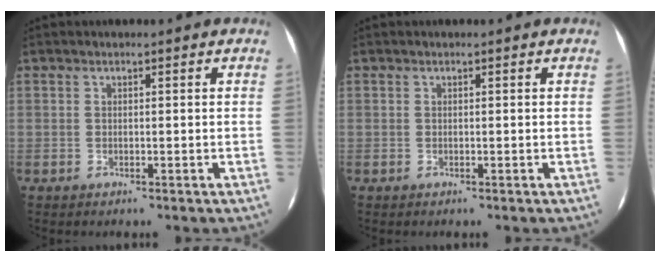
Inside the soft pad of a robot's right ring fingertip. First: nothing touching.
{"total": 0.0}